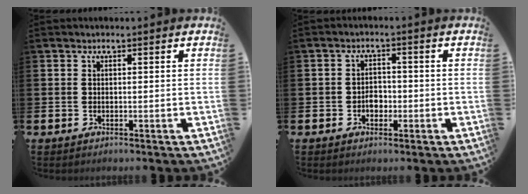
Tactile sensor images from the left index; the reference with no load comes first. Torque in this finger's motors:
{"motor_torque": [0.08, 0.07, 0.03, 0.02]}